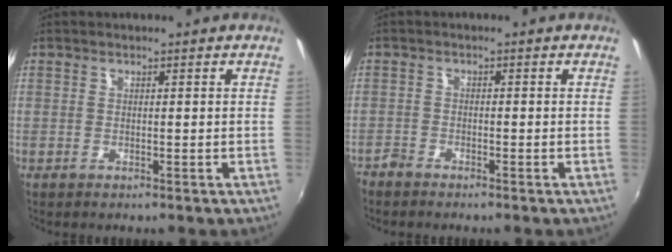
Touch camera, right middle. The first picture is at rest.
{"total": 2.0, "force": [-1.9, 0.6, 0.2], "torque": [-0.010, -0.005, -0.042]}